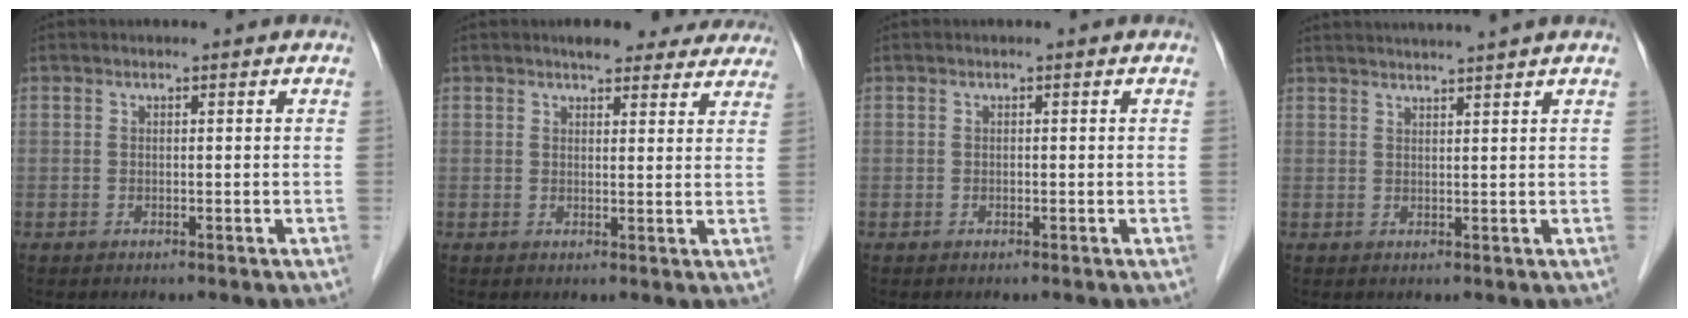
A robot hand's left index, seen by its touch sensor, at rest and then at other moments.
{"total": 9.6, "force": [8.5, 3.0, 3.3], "torque": [-0.019, 0.011, 0.091]}
{"total": 0.0}
{"total": 6.7, "force": [6.0, -1.6, 2.6], "torque": [-0.031, 0.017, 0.080]}